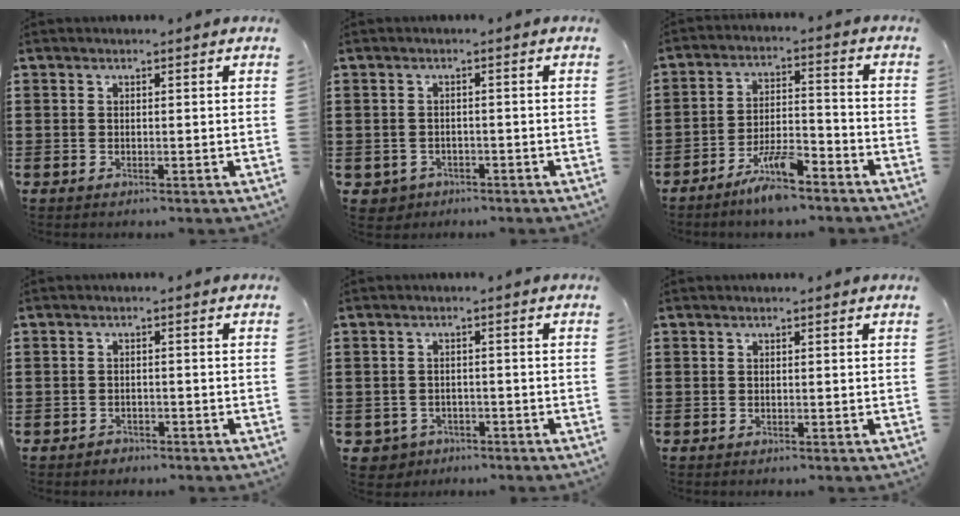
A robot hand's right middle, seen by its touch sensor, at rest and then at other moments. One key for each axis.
{"total": 1.4, "fx": -1.1, "fy": 0.9, "fz": -0.1, "tx": -0.007, "ty": 0.001, "tz": -0.026}
{"total": 7.3, "fx": -5.9, "fy": 1.4, "fz": 4.1, "tx": -0.085, "ty": -0.001, "tz": -0.112}
{"total": 1.2, "fx": -1.1, "fy": 0.6, "fz": 0.1, "tx": -0.007, "ty": 0.001, "tz": -0.025}
{"total": 2.0, "fx": -1.7, "fy": 1.1, "fz": -0.1, "tx": -0.009, "ty": 0.000, "tz": -0.039}
{"total": 0.0}